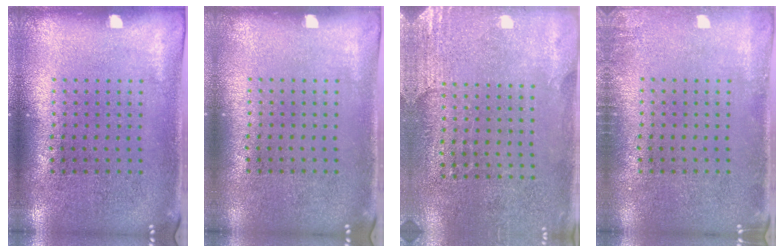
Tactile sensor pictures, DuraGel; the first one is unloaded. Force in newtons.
{"total": 0.0}
{"total": 2.6, "press": 2.3, "slide": 1.2}
{"total": 1.1, "press": 1.1, "slide": 0.2}